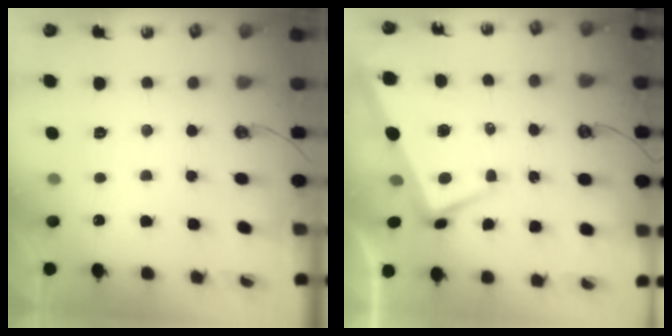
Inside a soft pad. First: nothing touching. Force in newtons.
{"total": 1.1, "press": 0.5, "slide": 1.0}